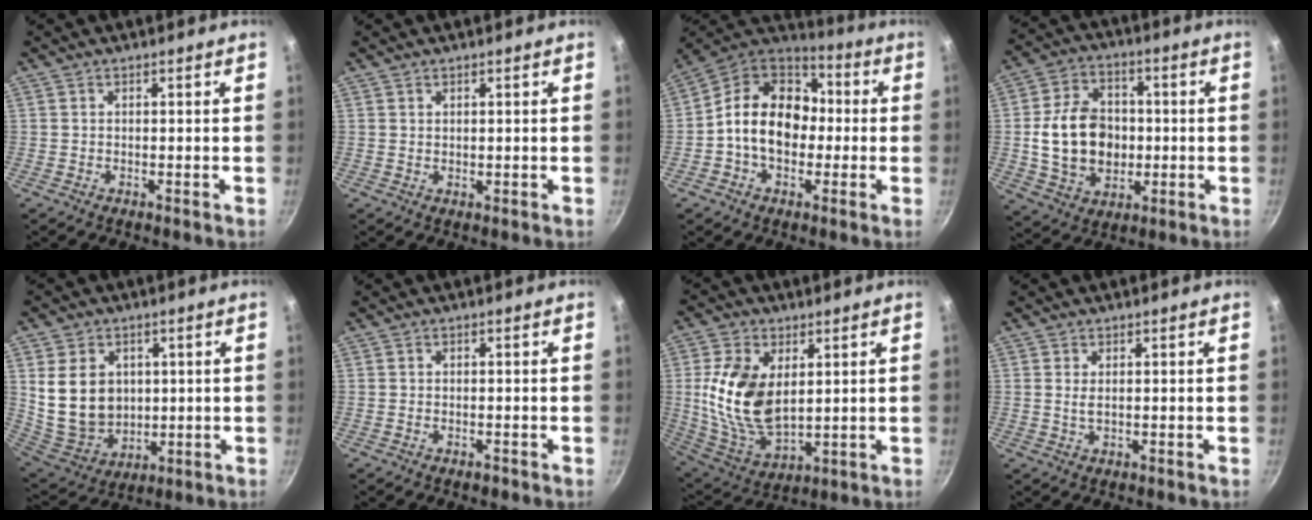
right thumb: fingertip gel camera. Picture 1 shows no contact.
{"total": 0.8, "force": [0.7, 0.3, 0.2], "torque": [0.001, -0.009, 0.012]}
{"total": 16.2, "force": [-0.7, 12.2, 10.6], "torque": [-0.133, 0.041, -0.031]}
{"total": 15.5, "force": [-0.6, 11.8, 10.1], "torque": [-0.155, 0.016, -0.003]}
{"total": 14.1, "force": [2.5, 11.2, 8.2], "torque": [-0.131, -0.023, 0.068]}
{"total": 0.9, "force": [-0.6, 0.5, 0.5], "torque": [-0.012, 0.004, -0.010]}
{"total": 15.7, "force": [2.7, 9.4, 12.3], "torque": [-0.227, -0.023, 0.065]}
{"total": 1.6, "force": [0.3, 0.8, 1.3], "torque": [-0.025, -0.002, 0.006]}